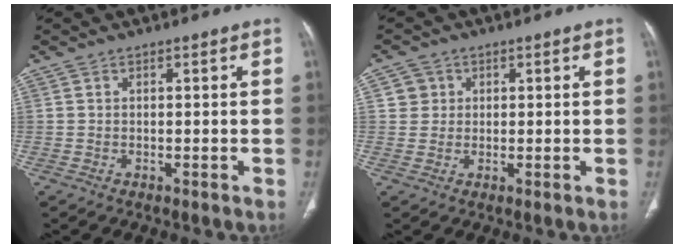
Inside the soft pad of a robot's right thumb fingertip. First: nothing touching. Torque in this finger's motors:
{"motor_torque": [-0.29, 0.24, 0.12, -0.06, 0.02]}